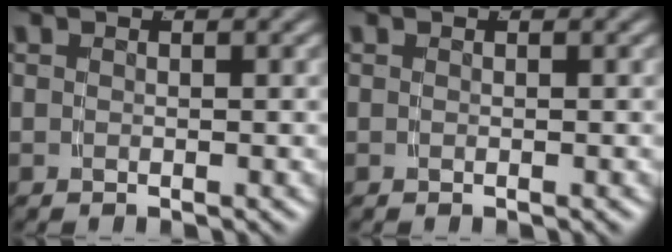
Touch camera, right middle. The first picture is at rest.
{"total": 0.0}